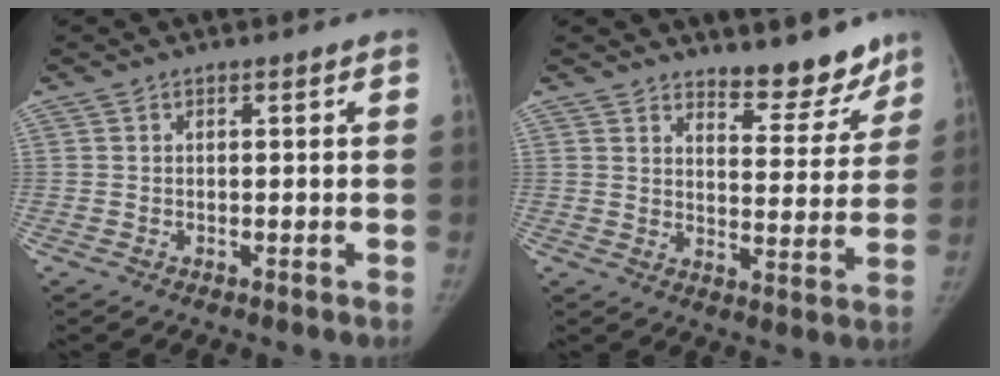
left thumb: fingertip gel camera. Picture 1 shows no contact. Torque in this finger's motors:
{"motor_torque": [-0.01, 0.02, -0.01, 0.02, 0.00]}